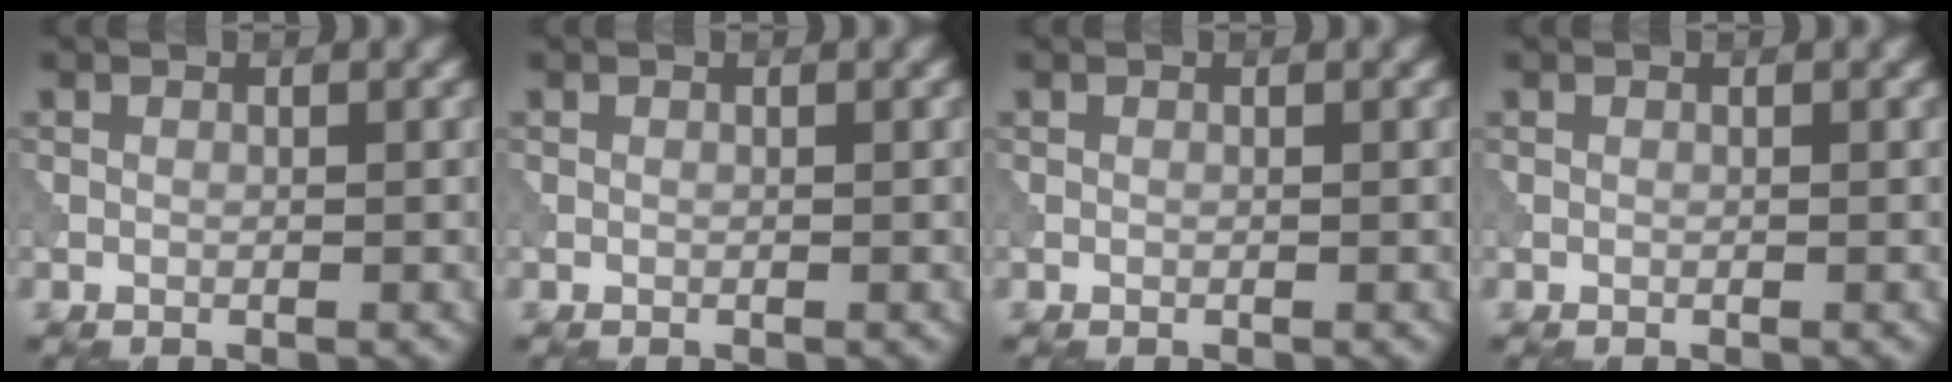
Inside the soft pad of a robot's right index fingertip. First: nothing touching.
{"total": 0.0}
{"total": 0.0}
{"total": 0.0}